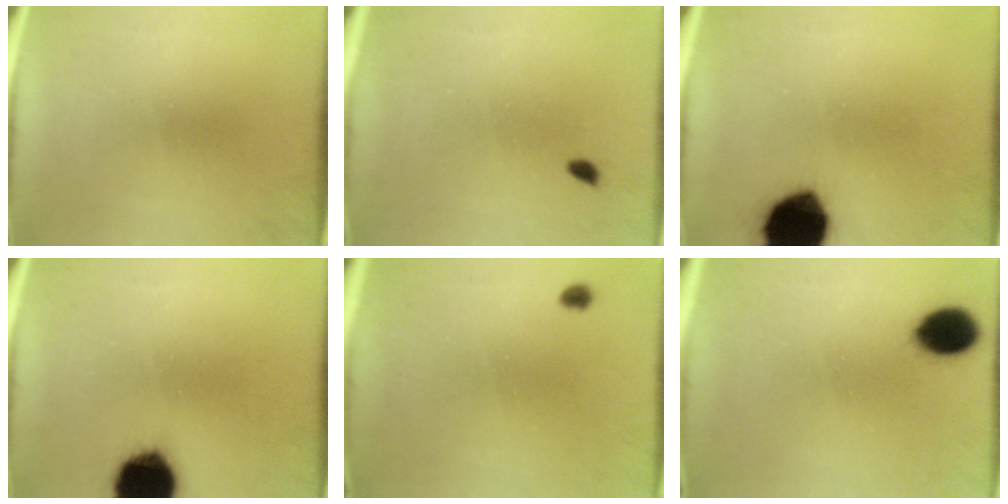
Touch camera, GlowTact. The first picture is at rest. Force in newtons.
{"total": 0.9}
{"total": 17.9}
{"total": 16.4}
{"total": 1.1}
{"total": 9.6}